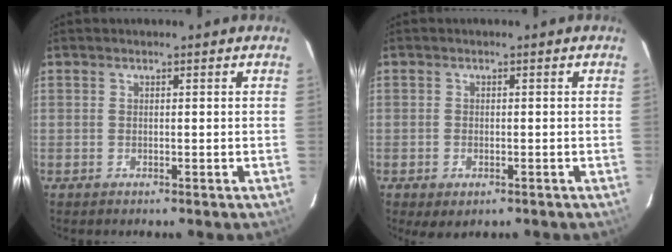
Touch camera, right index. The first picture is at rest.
{"total": 2.5, "force": [-1.2, 1.6, 1.4], "torque": [-0.025, -0.010, -0.017]}